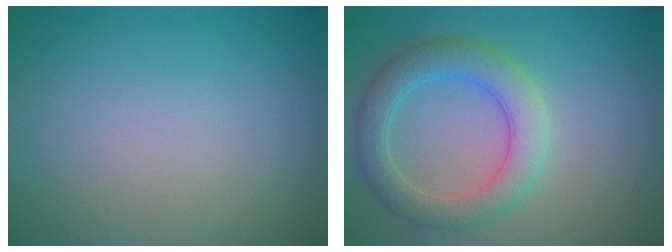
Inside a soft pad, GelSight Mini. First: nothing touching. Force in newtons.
{"total": 4.6, "press": 4.6, "slide": 0.2}